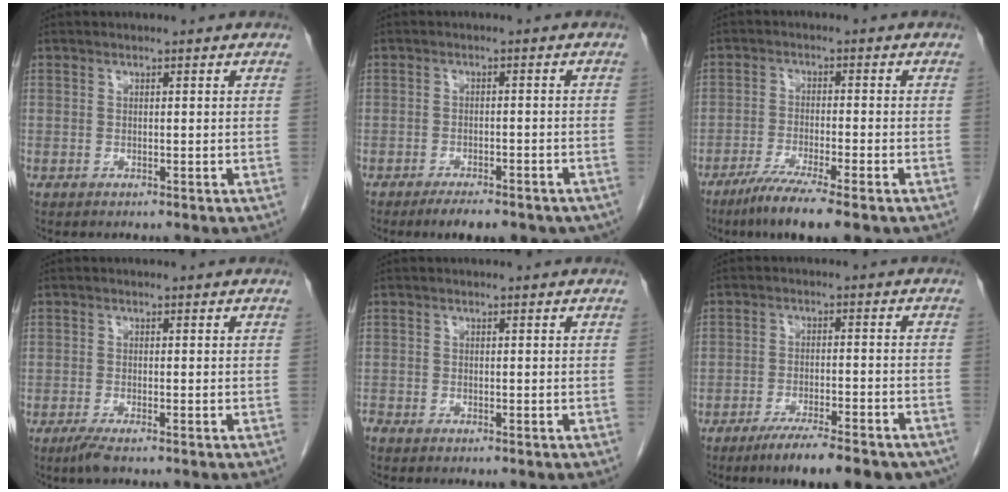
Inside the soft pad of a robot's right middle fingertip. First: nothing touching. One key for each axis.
{"total": 10.0, "fx": -8.0, "fy": 2.9, "fz": 5.3, "tx": -0.058, "ty": -0.001, "tz": -0.100}
{"total": 8.4, "fx": -5.9, "fy": 0.1, "fz": 6.0, "tx": -0.108, "ty": -0.024, "tz": -0.096}
{"total": 2.2, "fx": -1.6, "fy": 0.1, "fz": 1.6, "tx": -0.036, "ty": -0.007, "tz": -0.033}
{"total": 0.7, "fx": -0.7, "fy": 0.1, "fz": 0.1, "tx": -0.008, "ty": -0.002, "tz": -0.013}
{"total": 13.9, "fx": -10.8, "fy": 2.3, "fz": 8.4, "tx": -0.090, "ty": -0.005, "tz": -0.156}